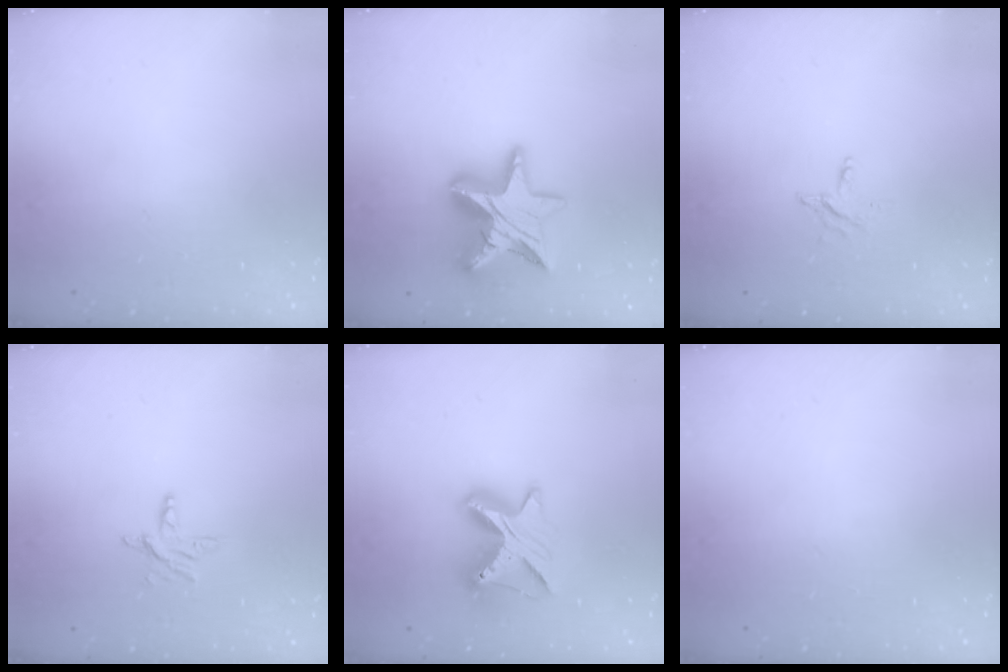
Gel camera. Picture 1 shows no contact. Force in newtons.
{"total": 15.9, "press": 15.9, "slide": 1.2}
{"total": 3.0, "press": 3.0, "slide": 0.3}
{"total": 5.5, "press": 5.5, "slide": 0.5}
{"total": 9.4, "press": 9.4, "slide": 0.2}
{"total": 0.0}